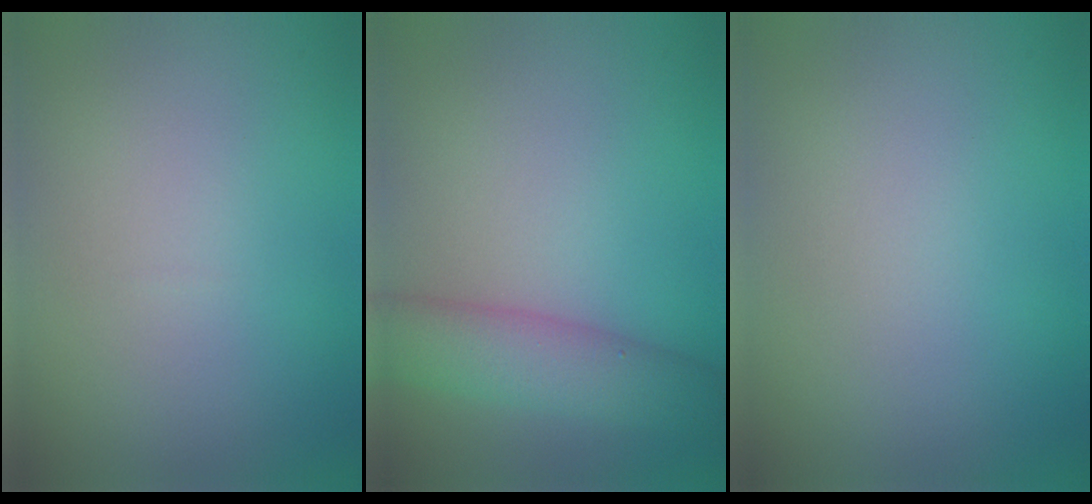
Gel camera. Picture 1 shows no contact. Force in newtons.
{"total": 5.1, "press": 5.1, "slide": 0.2}
{"total": 0.0}